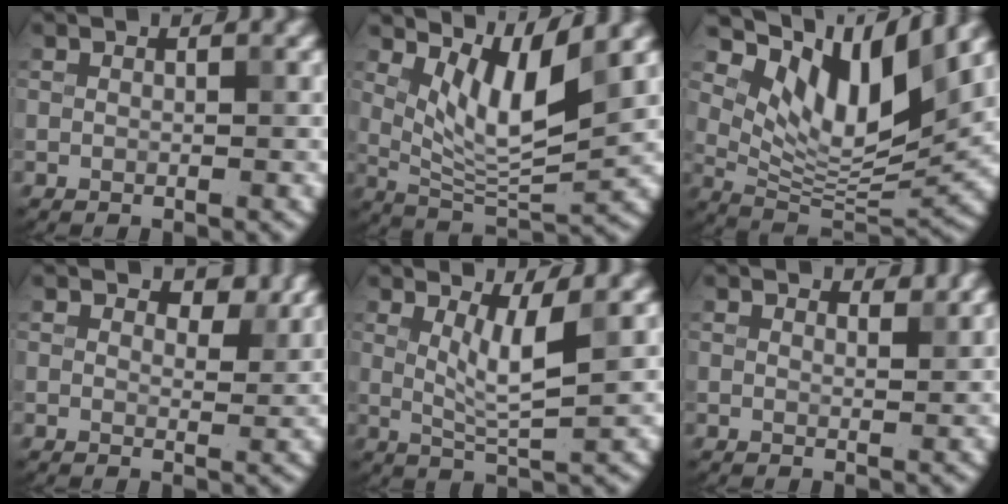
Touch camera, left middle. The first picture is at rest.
{"total": 6.1, "force": [2.9, 1.7, 5.1], "torque": [-0.094, -0.016, 0.058]}
{"total": 9.9, "force": [5.2, 3.8, 7.6], "torque": [-0.122, -0.013, 0.102]}
{"total": 2.5, "force": [1.8, 1.2, 1.3], "torque": [-0.019, -0.005, 0.024]}
{"total": 3.6, "force": [1.2, 0.7, 3.3], "torque": [-0.061, -0.012, 0.026]}
{"total": 1.3, "force": [1.2, 0.3, 0.3], "torque": [-0.007, -0.002, 0.015]}